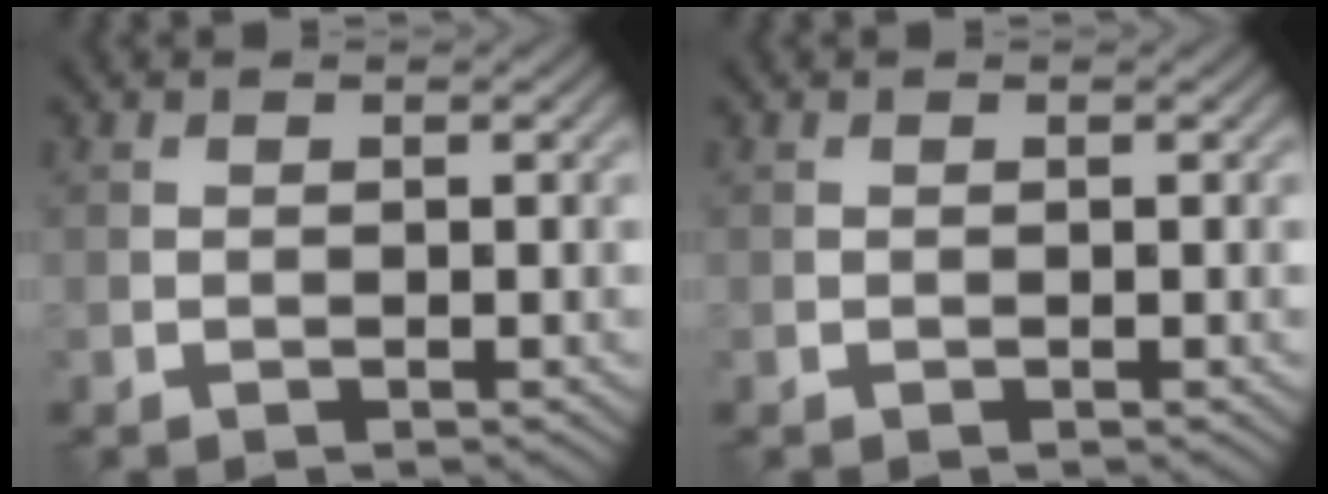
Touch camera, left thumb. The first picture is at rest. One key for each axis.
{"total": 0.0}